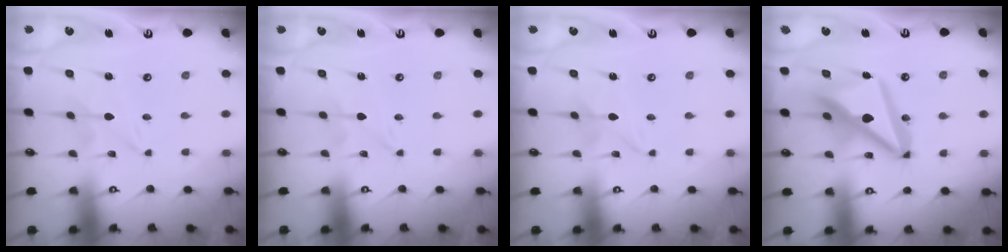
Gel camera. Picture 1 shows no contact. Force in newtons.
{"total": 0.0}
{"total": 2.1, "press": 2.0, "slide": 0.2}
{"total": 16.0, "press": 15.9, "slide": 1.8}